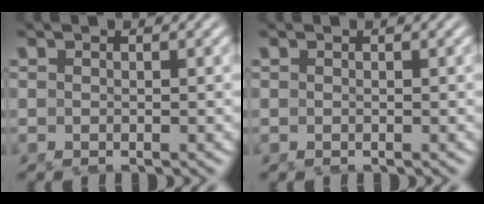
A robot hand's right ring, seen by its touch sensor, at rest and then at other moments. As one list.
[{"total": 0.0}]